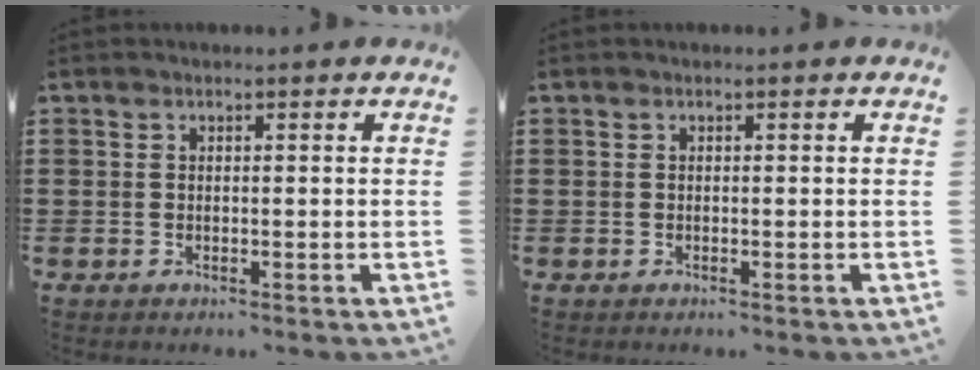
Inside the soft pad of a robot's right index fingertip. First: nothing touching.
{"total": 0.0}